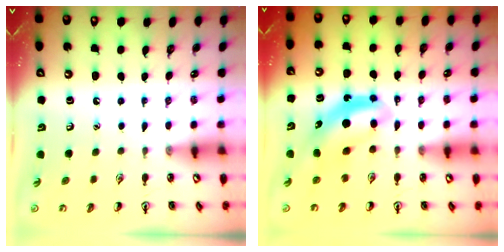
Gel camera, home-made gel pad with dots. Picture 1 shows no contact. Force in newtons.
{"total": 5.7, "press": 5.6, "slide": 1.3}